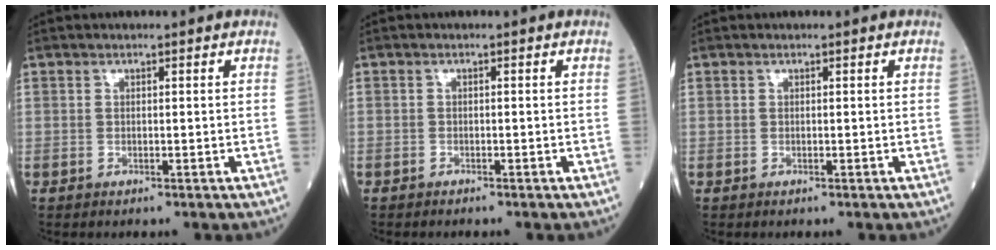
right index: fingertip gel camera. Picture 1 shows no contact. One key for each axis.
{"total": 0.8, "fx": -0.7, "fy": 0.3, "fz": 0.0, "tx": -0.005, "ty": 0.001, "tz": -0.016}
{"total": 0.0}